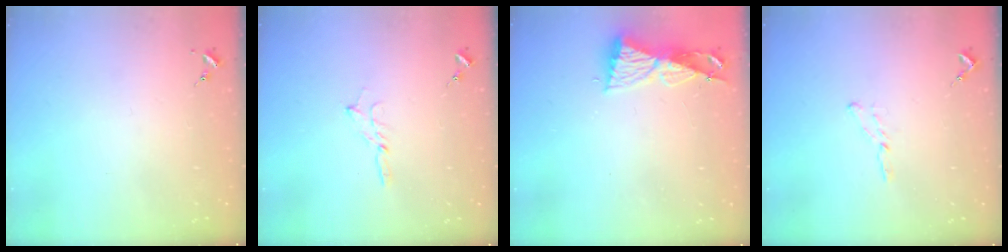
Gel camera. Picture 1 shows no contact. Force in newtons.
{"total": 2.7, "press": 2.7, "slide": 0.2}
{"total": 8.4, "press": 8.4, "slide": 0.2}
{"total": 3.6, "press": 3.6, "slide": 0.3}